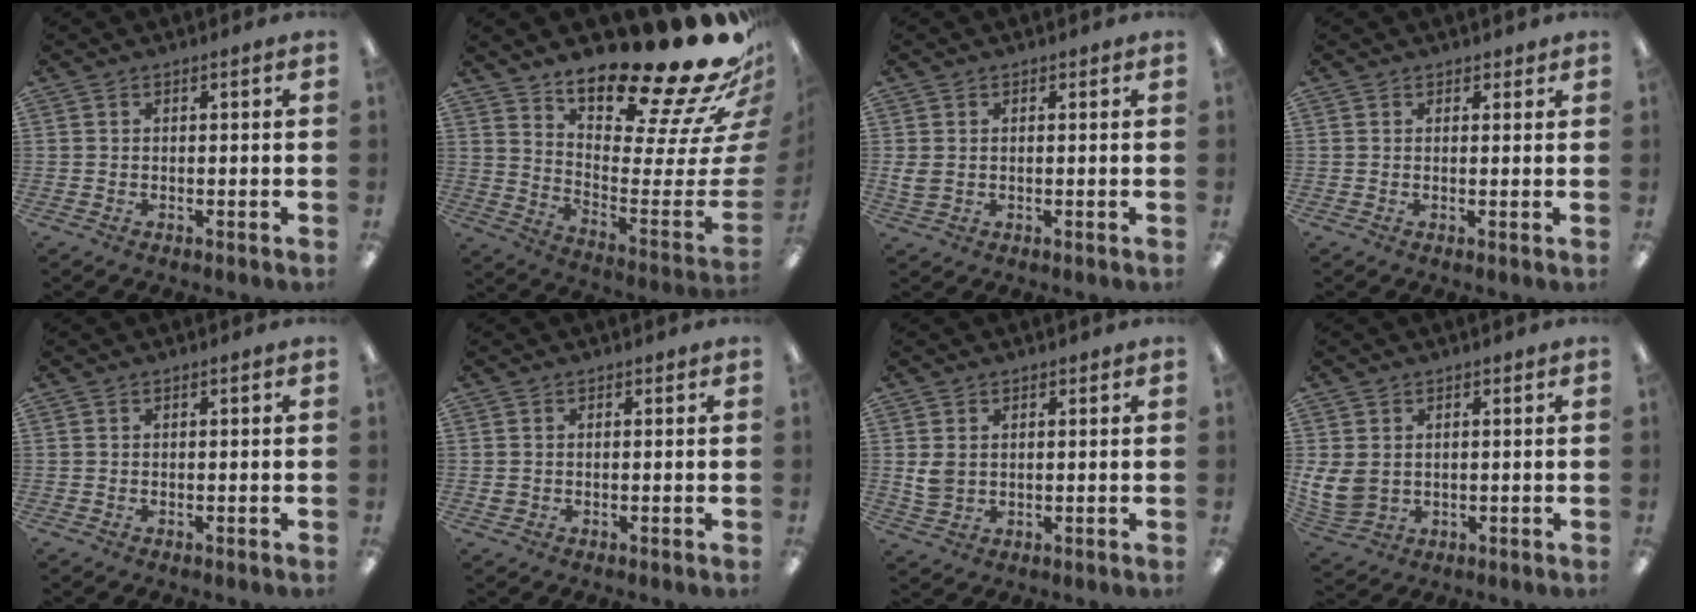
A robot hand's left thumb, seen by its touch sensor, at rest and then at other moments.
{"total": 24.6, "force": [20.4, 4.8, 12.9], "torque": [-0.130, -0.185, 0.332]}
{"total": 3.2, "force": [0.6, 2.6, 1.7], "torque": [-0.023, 0.002, 0.011]}
{"total": 1.3, "force": [1.0, 0.8, 0.1], "torque": [0.005, -0.002, 0.016]}
{"total": 0.0}
{"total": 1.2, "force": [0.2, 1.2, 0.2], "torque": [-0.004, 0.005, 0.002]}
{"total": 4.5, "force": [1.4, 3.7, 2.1], "torque": [-0.034, 0.004, 0.028]}
{"total": 8.1, "force": [1.5, 6.7, 4.3], "torque": [-0.106, -0.002, 0.030]}